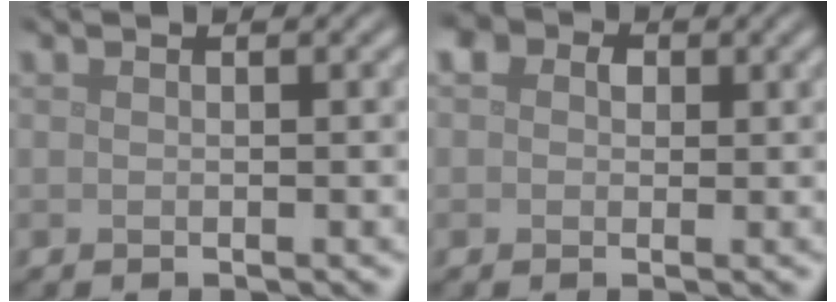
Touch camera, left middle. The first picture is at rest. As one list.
[{"total": 4.0, "force": [1.6, 3.0, 2.0], "torque": [-0.026, 0.013, -0.006]}]